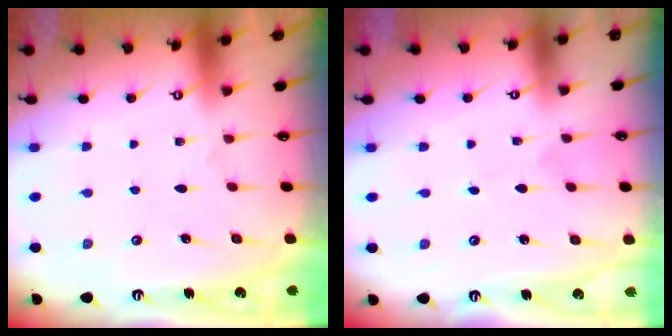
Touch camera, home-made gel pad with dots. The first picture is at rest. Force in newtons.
{"total": 0.5, "press": 0.5, "slide": 0.0}